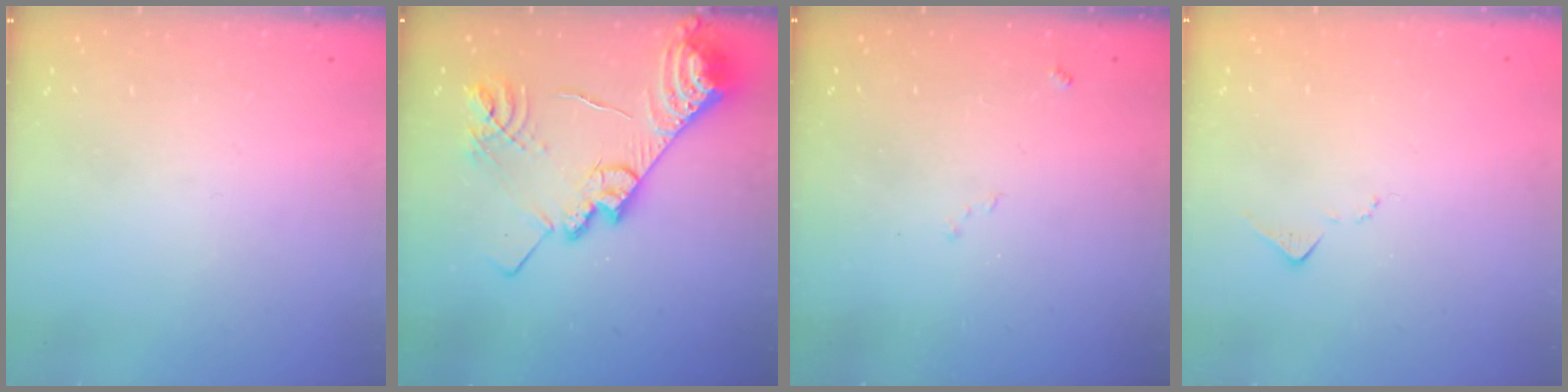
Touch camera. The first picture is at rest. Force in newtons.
{"total": 20.9, "press": 20.9, "slide": 1.5}
{"total": 6.5, "press": 6.5, "slide": 0.9}
{"total": 7.0, "press": 6.9, "slide": 0.9}